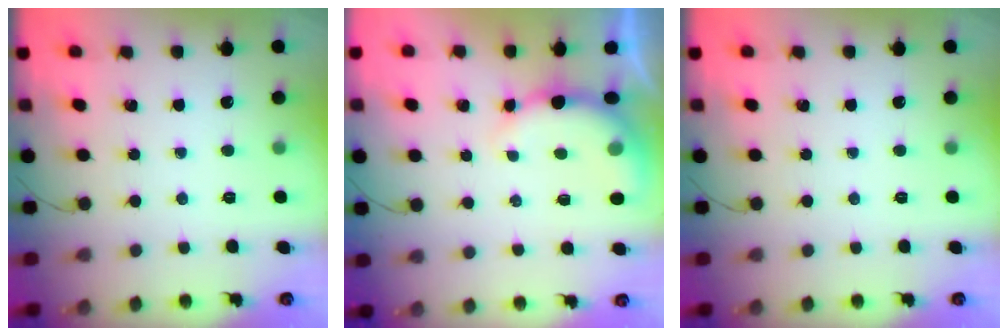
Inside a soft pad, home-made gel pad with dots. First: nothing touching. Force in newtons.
{"total": 8.3, "press": 8.2, "slide": 1.4}
{"total": 0.0}